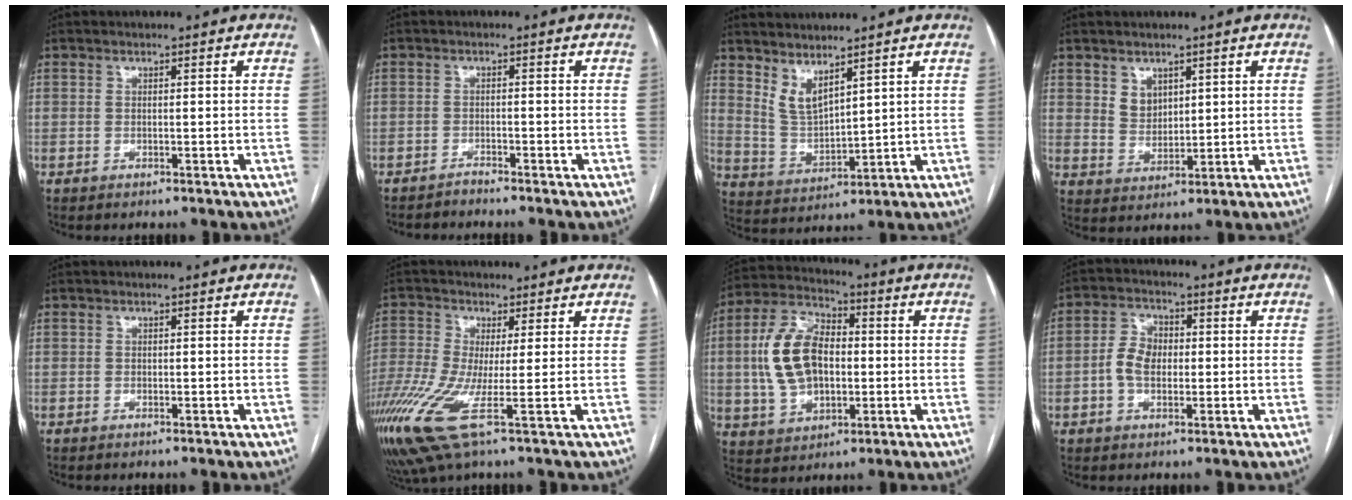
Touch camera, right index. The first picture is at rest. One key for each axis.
{"total": 1.4, "fx": -1.3, "fy": -0.4, "fz": -0.2, "tx": 0.004, "ty": -0.007, "tz": -0.022}
{"total": 5.7, "fx": 4.4, "fy": 1.6, "fz": 3.3, "tx": -0.075, "ty": -0.013, "tz": 0.104}
{"total": 3.9, "fx": 2.1, "fy": 2.9, "fz": 1.6, "tx": -0.034, "ty": -0.001, "tz": 0.051}
{"total": 0.0}
{"total": 10.9, "fx": -4.2, "fy": 0.8, "fz": 10.0, "tx": -0.229, "ty": -0.027, "tz": -0.083}
{"total": 13.6, "fx": 0.2, "fy": 8.1, "fz": 10.9, "tx": -0.240, "ty": 0.025, "tz": 0.009}
{"total": 5.9, "fx": -0.6, "fy": 4.0, "fz": 4.3, "tx": -0.095, "ty": 0.016, "tz": -0.013}